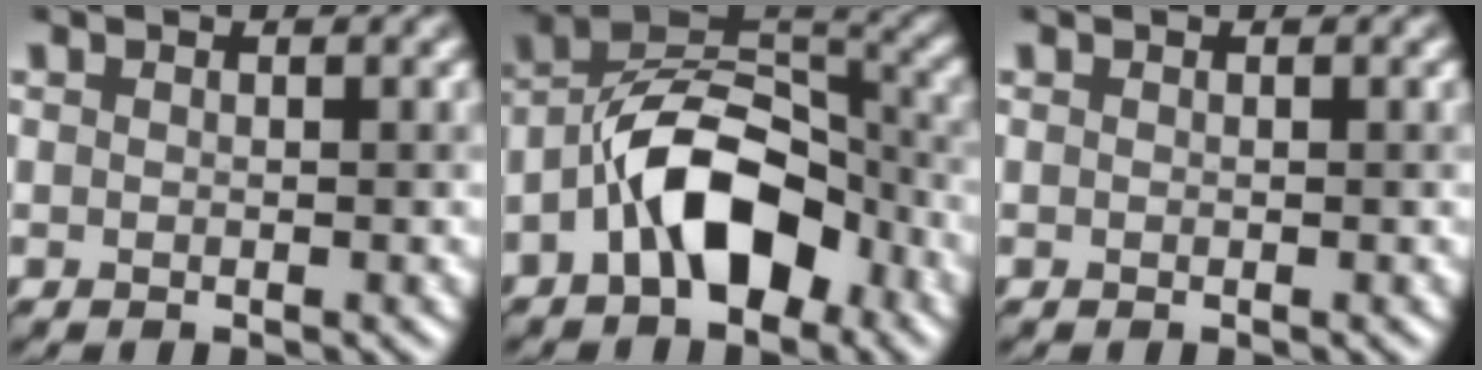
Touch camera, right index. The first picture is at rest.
{"total": 8.8, "force": [-3.5, 4.8, 6.5], "torque": [-0.098, 0.022, -0.073]}
{"total": 0.0}